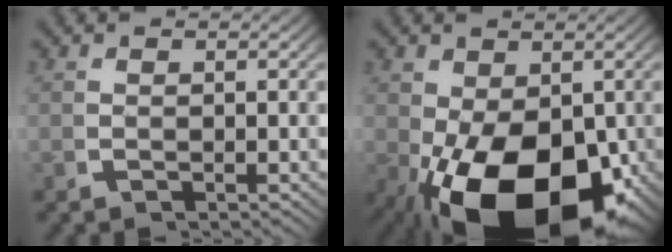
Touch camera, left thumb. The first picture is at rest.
{"total": 15.3, "force": [-4.5, 8.7, 11.8], "torque": [-0.221, -0.080, -0.030]}